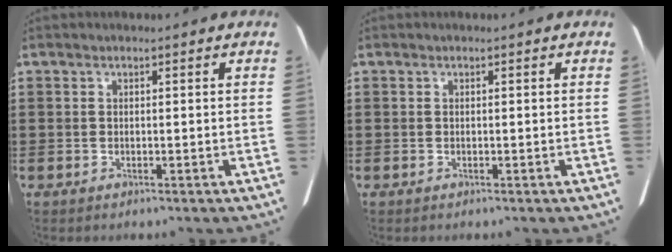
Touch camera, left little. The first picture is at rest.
{"total": 0.0}